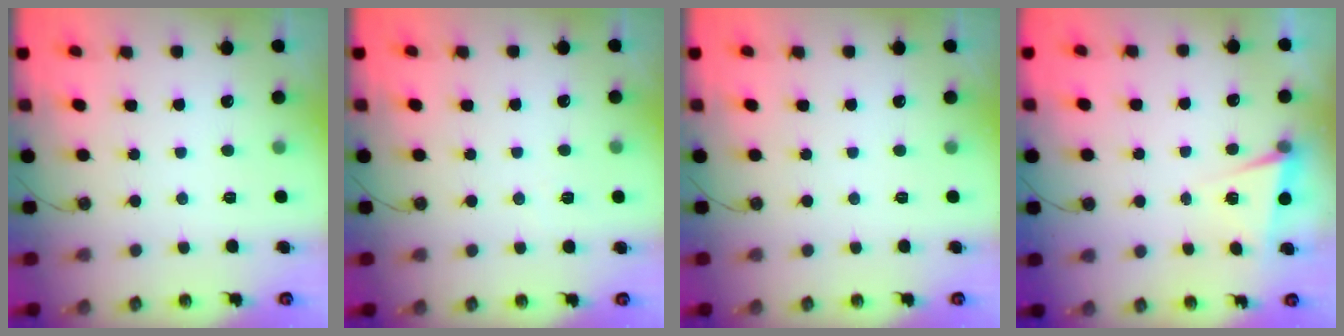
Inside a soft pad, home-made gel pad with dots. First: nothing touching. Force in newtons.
{"total": 4.9, "press": 3.8, "slide": 3.1}
{"total": 0.0}
{"total": 2.5, "press": 1.8, "slide": 1.8}